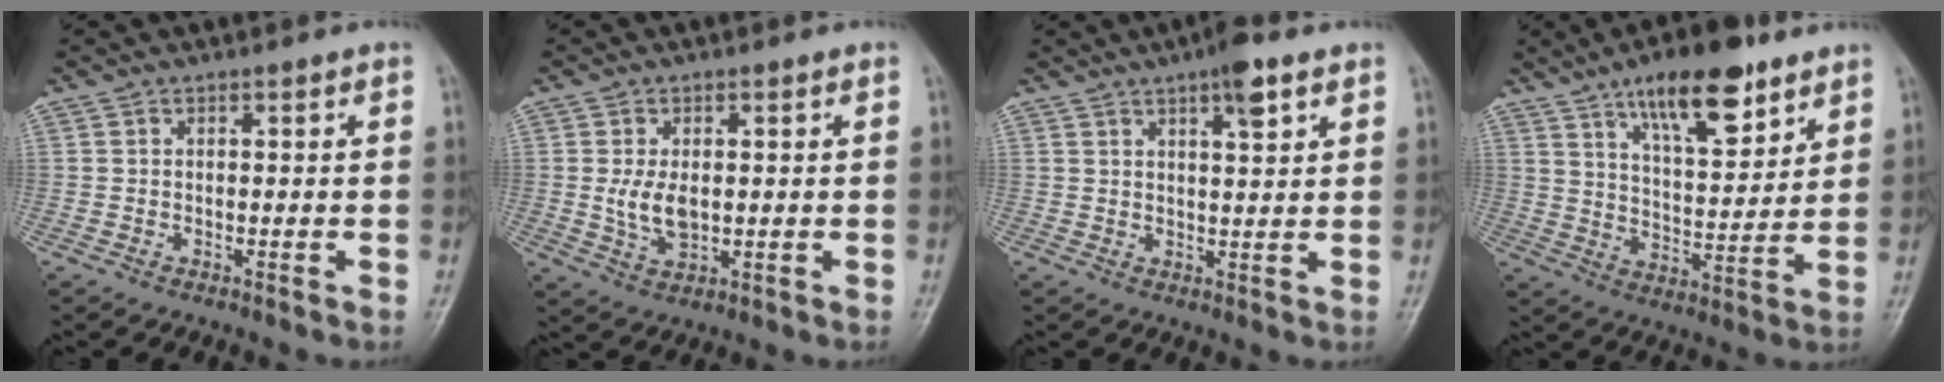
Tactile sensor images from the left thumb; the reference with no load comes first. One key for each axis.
{"total": 5.5, "fx": 0.2, "fy": 3.2, "fz": 4.5, "tx": -0.084, "ty": -0.009, "tz": 0.010}
{"total": 5.9, "fx": 3.3, "fy": 1.5, "fz": 4.6, "tx": -0.062, "ty": -0.010, "tz": 0.048}
{"total": 15.5, "fx": 9.5, "fy": 5.8, "fz": 10.8, "tx": -0.139, "ty": -0.047, "tz": 0.156}